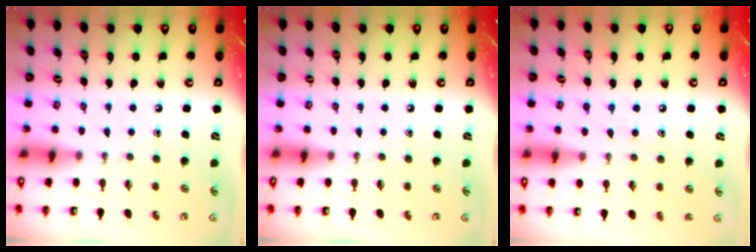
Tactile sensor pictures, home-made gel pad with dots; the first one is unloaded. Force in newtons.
{"total": 0.0}
{"total": 6.5, "press": 6.4, "slide": 0.7}